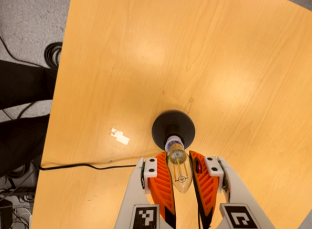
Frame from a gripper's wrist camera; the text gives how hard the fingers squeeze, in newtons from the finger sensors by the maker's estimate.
{"total": 22.8, "left": 25.8, "right": 19.7}